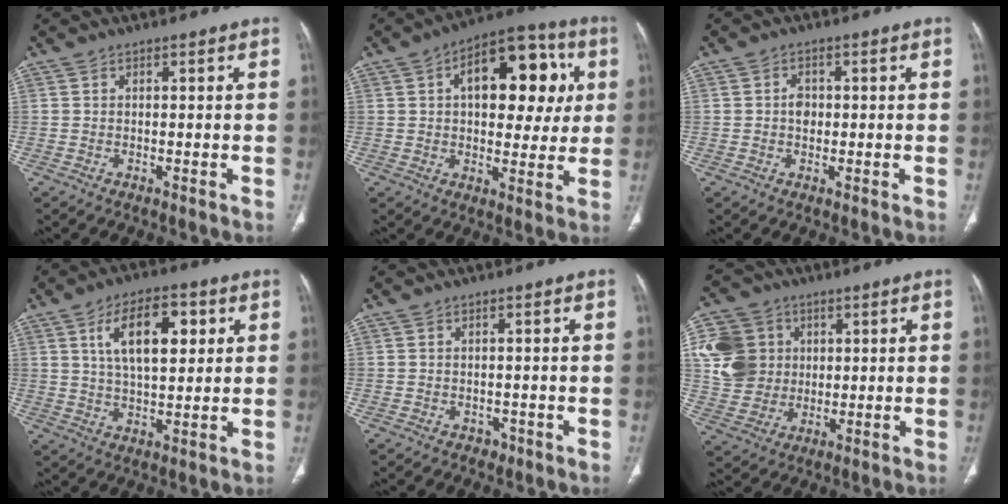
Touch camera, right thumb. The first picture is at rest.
{"total": 19.0, "force": [4.7, 10.4, 15.2], "torque": [-0.159, 0.018, 0.062]}
{"total": 2.4, "force": [-0.1, 1.9, 1.5], "torque": [-0.013, 0.005, -0.003]}
{"total": 12.3, "force": [4.0, 5.8, 10.0], "torque": [-0.147, -0.005, 0.069]}
{"total": 1.2, "force": [-0.7, 1.0, 0.2], "torque": [0.003, 0.004, -0.009]}
{"total": 13.1, "force": [2.3, 11.5, 5.8], "torque": [-0.101, 0.003, 0.048]}